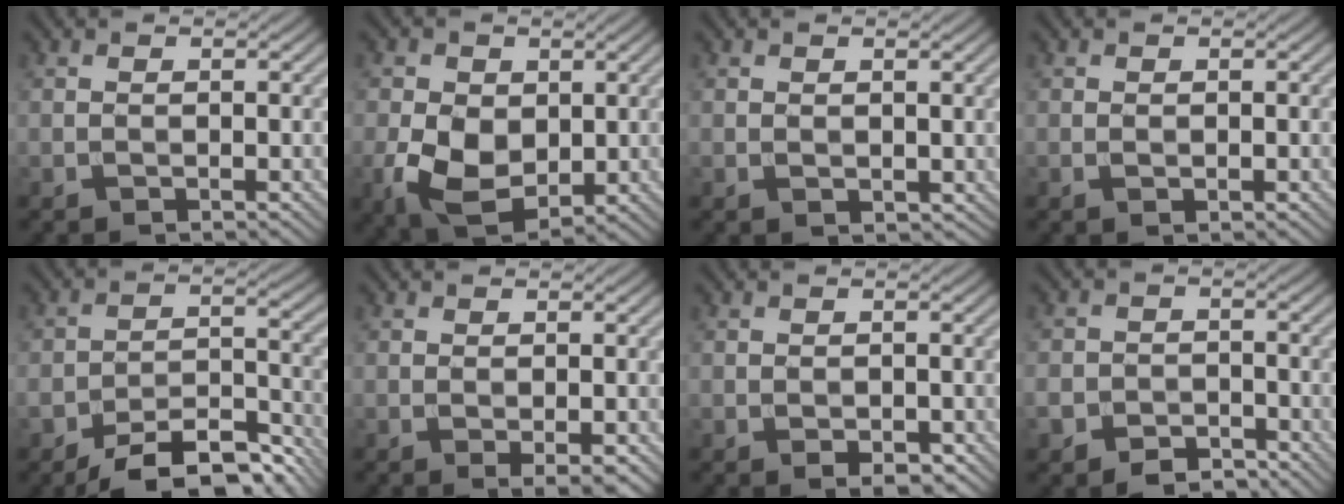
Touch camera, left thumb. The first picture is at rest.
{"total": 8.3, "force": [-0.4, 5.9, 5.8], "torque": [-0.133, -0.012, -0.010]}
{"total": 0.9, "force": [0.7, 0.6, 0.3], "torque": [-0.007, -0.005, 0.017]}
{"total": 0.6, "force": [0.1, 0.3, 0.5], "torque": [-0.011, -0.003, 0.005]}
{"total": 9.9, "force": [-7.7, 3.7, 5.1], "torque": [-0.070, 0.002, -0.130]}
{"total": 1.5, "force": [-0.2, 0.4, 1.4], "torque": [-0.026, -0.005, 0.001]}
{"total": 1.7, "force": [-0.5, 1.0, 1.2], "torque": [-0.019, -0.005, -0.003]}
{"total": 5.0, "force": [-3.5, 3.0, 1.8], "torque": [-0.033, -0.011, -0.063]}